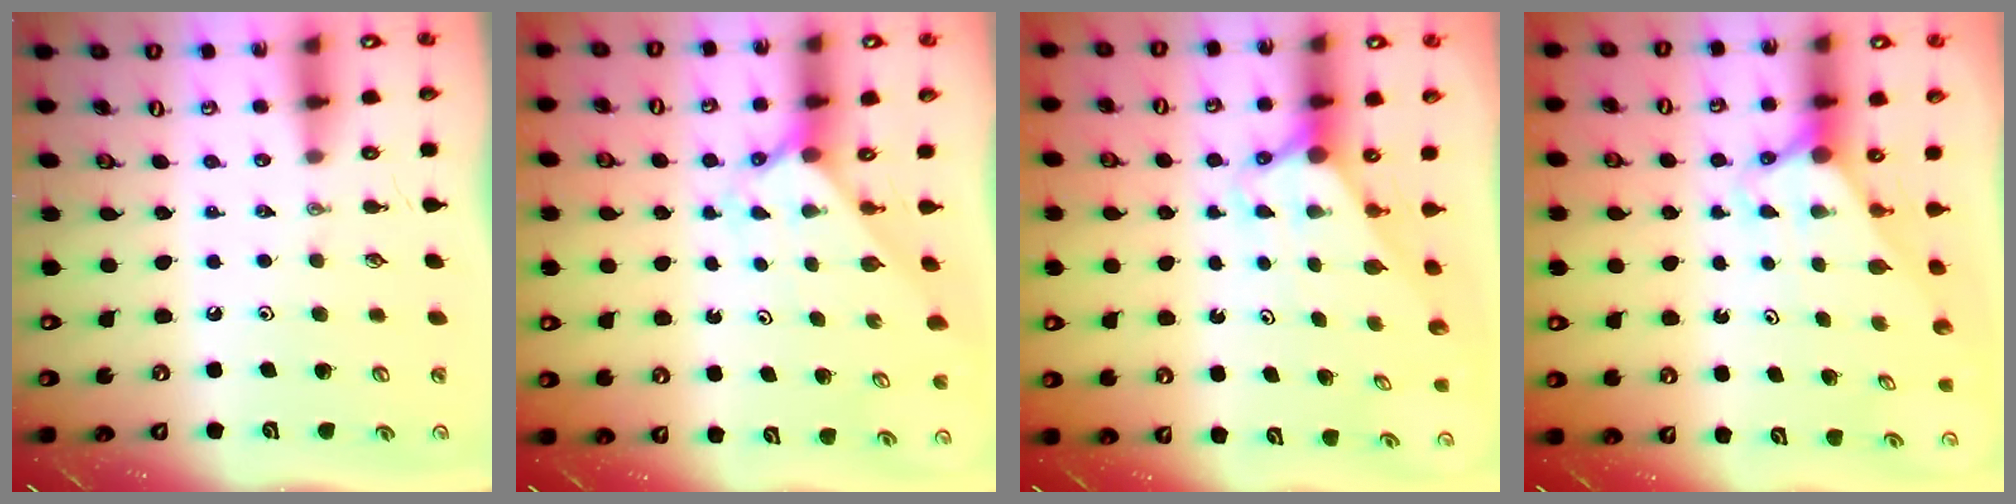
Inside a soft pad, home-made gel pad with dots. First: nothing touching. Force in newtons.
{"total": 2.0, "press": 2.0, "slide": 0.2}
{"total": 2.8, "press": 2.8, "slide": 0.0}
{"total": 2.9, "press": 2.9, "slide": 0.0}